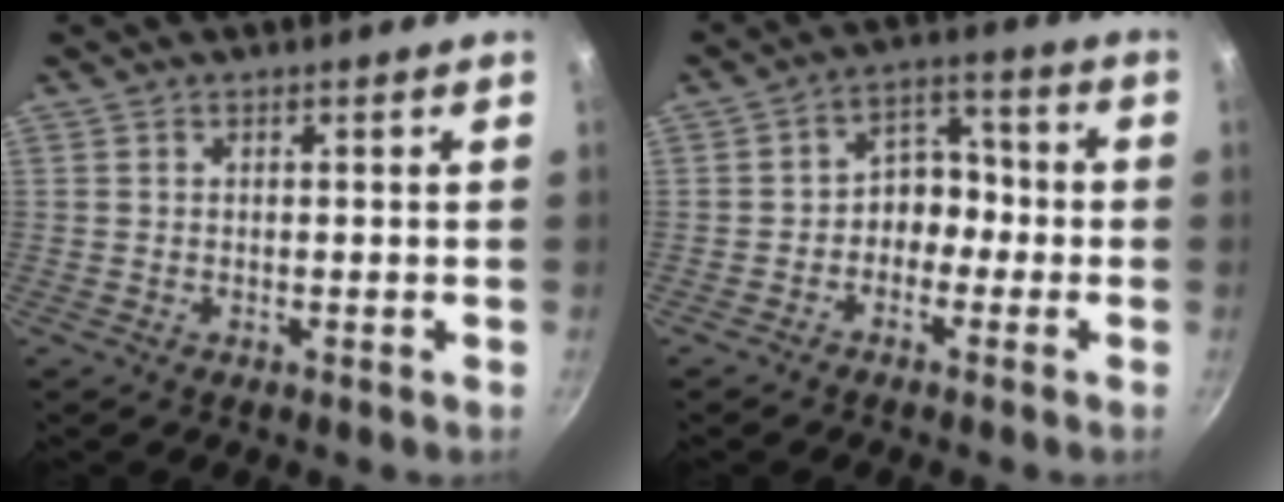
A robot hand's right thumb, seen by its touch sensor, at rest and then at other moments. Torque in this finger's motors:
{"motor_torque": [-0.41, -0.06, 0.25, 0.45, 0.06]}